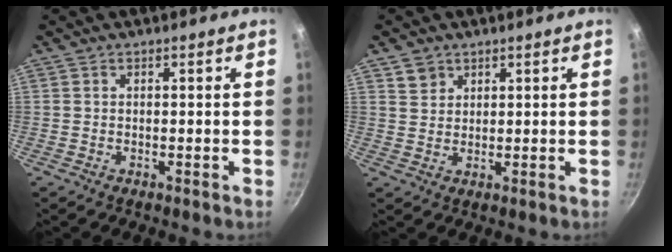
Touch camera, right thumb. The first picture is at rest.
{"total": 3.5, "force": [2.0, 2.7, 0.7], "torque": [0.007, 0.002, 0.039]}